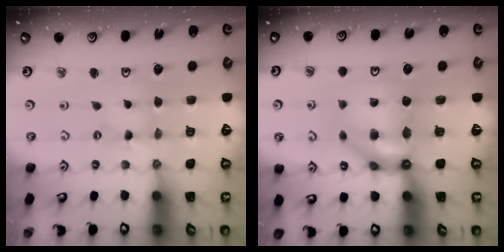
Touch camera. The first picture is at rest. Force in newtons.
{"total": 10.3, "press": 10.3, "slide": 0.7}